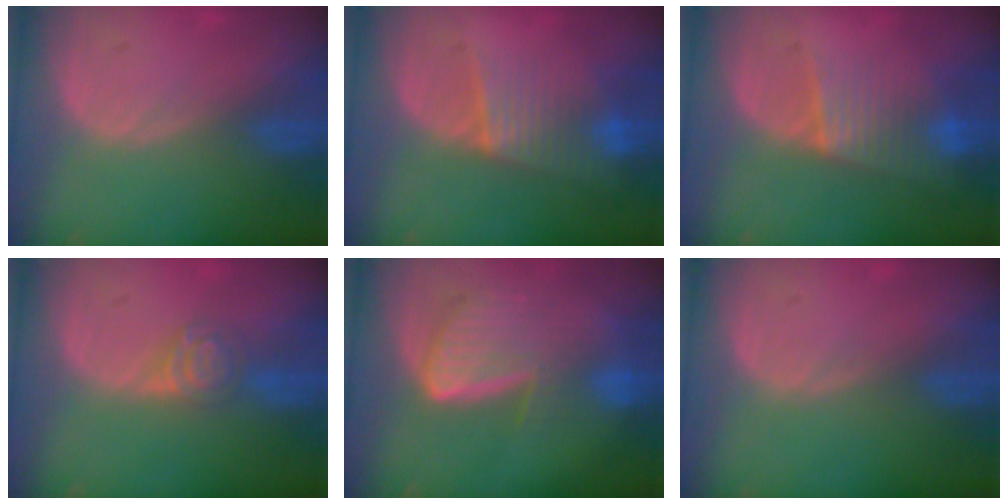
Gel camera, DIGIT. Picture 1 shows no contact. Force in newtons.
{"total": 6.3, "press": 6.3, "slide": 1.0}
{"total": 6.3, "press": 6.3, "slide": 1.0}
{"total": 4.3, "press": 3.9, "slide": 1.9}
{"total": 9.1, "press": 8.0, "slide": 4.5}
{"total": 0.0}